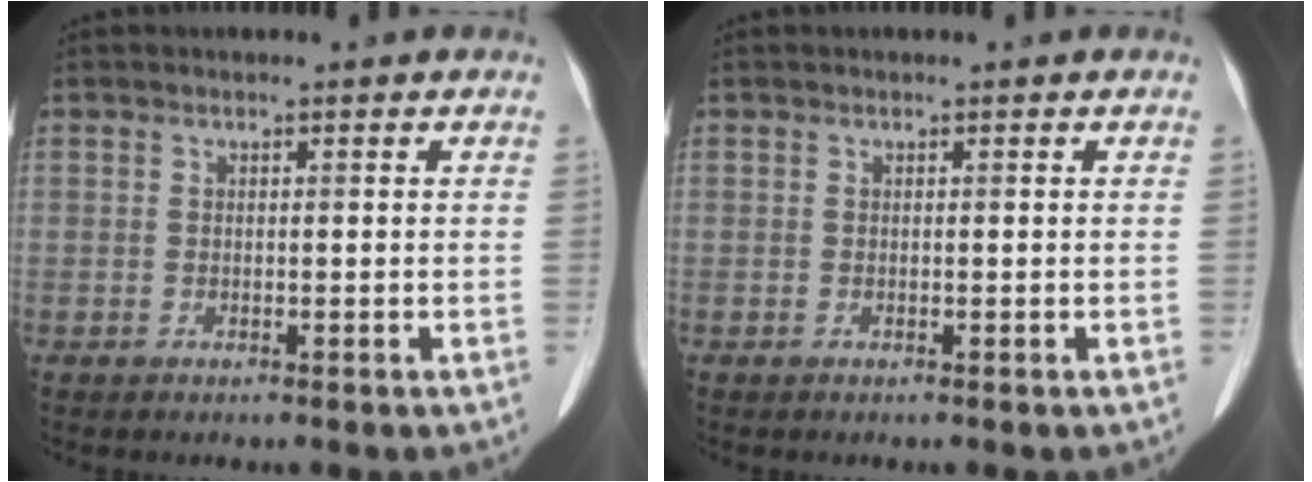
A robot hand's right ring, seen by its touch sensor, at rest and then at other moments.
{"total": 0.0}